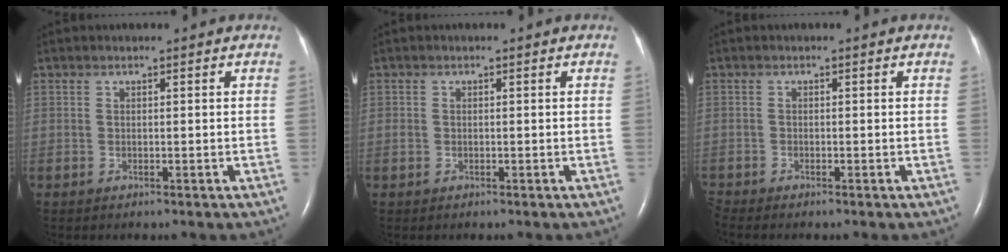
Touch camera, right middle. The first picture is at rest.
{"total": 0.7, "force": [-0.1, 0.7, 0.3], "torque": [-0.008, 0.002, -0.002]}
{"total": 3.2, "force": [-2.9, 0.1, 1.3], "torque": [-0.015, -0.003, -0.041]}